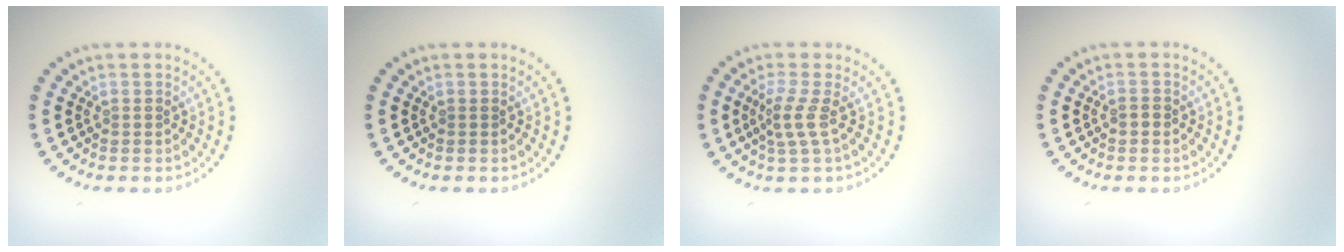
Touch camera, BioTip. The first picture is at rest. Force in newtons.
{"total": 0.0}
{"total": 2.2, "press": 1.5, "slide": 1.6}
{"total": 0.9, "press": 0.9, "slide": 0.2}